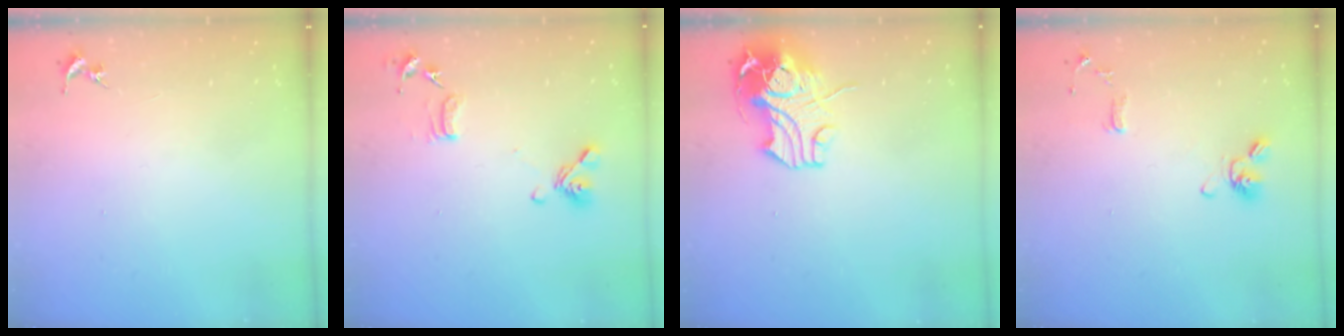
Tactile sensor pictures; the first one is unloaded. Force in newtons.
{"total": 12.9, "press": 12.8, "slide": 1.9}
{"total": 12.8, "press": 12.6, "slide": 2.3}
{"total": 10.8, "press": 10.6, "slide": 1.9}